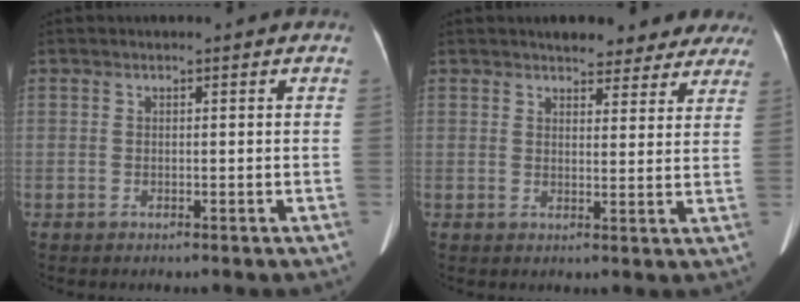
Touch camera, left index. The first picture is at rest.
{"total": 9.7, "force": [8.5, 3.5, 3.1], "torque": [-0.006, 0.004, 0.083]}